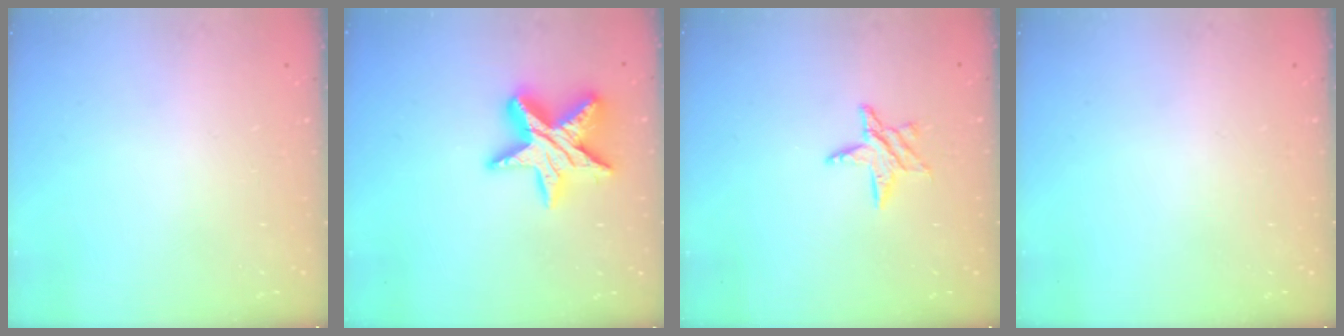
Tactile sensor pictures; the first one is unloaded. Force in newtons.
{"total": 15.8, "press": 15.8, "slide": 1.2}
{"total": 7.2, "press": 7.2, "slide": 0.7}
{"total": 0.0}